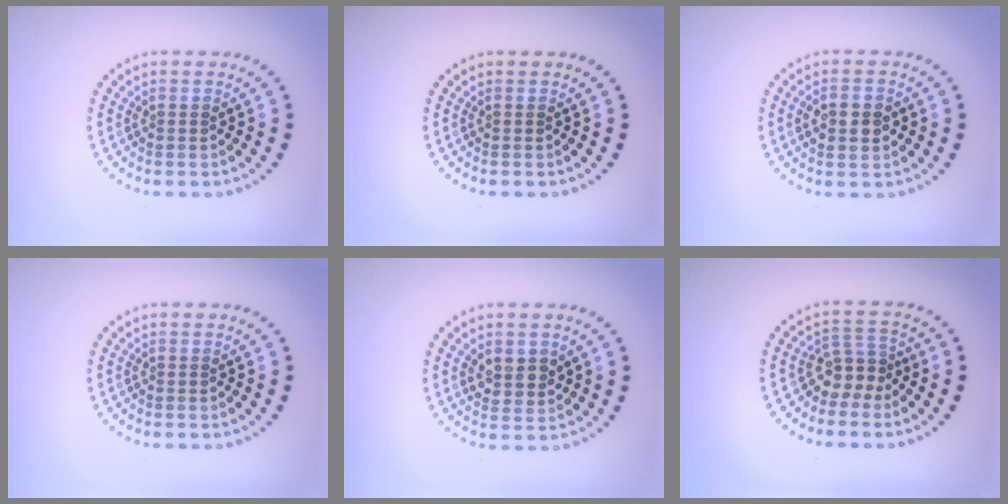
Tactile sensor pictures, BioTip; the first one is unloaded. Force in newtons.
{"total": 0.0}
{"total": 3.2, "press": 3.2, "slide": 0.5}
{"total": 0.0}
{"total": 2.2, "press": 2.1, "slide": 0.7}
{"total": 2.7, "press": 1.9, "slide": 1.9}